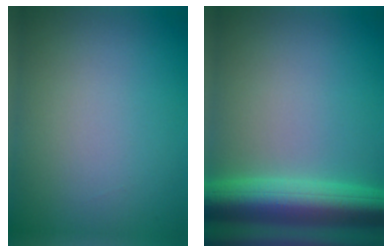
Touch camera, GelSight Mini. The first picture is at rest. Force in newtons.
{"total": 7.9, "press": 7.8, "slide": 0.4}